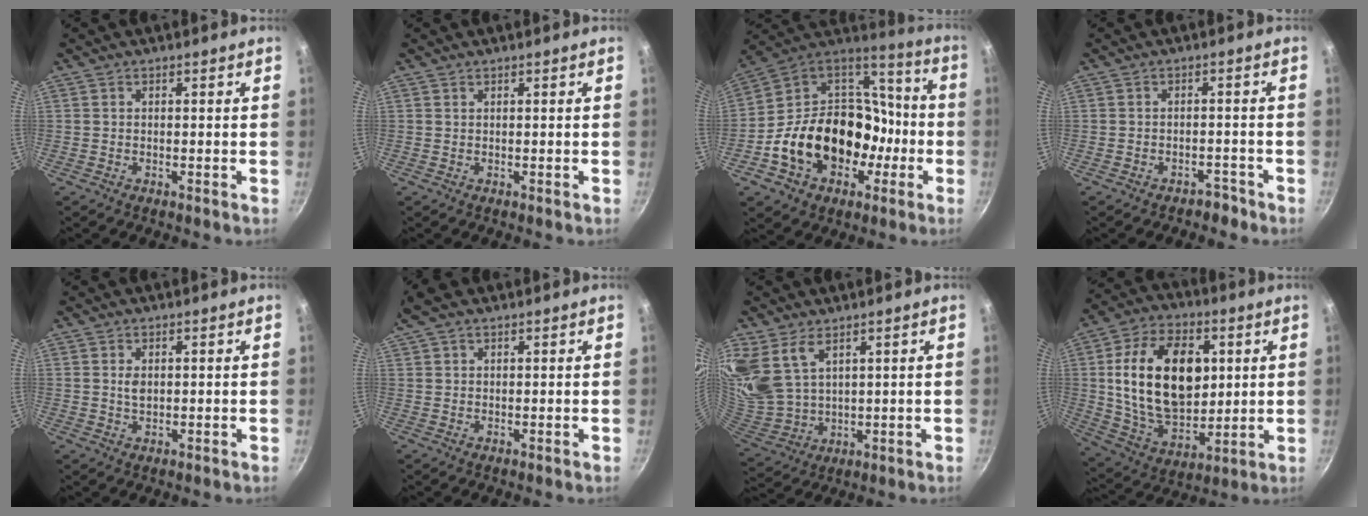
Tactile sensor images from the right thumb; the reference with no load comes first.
{"total": 0.0}
{"total": 25.6, "force": [-6.5, 19.2, 15.6], "torque": [-0.238, 0.076, -0.094]}
{"total": 2.6, "force": [-2.1, 1.4, 0.6], "torque": [0.014, 0.032, -0.013]}
{"total": 2.3, "force": [0.5, 1.4, 1.7], "torque": [-0.028, -0.002, 0.011]}
{"total": 4.7, "force": [3.2, 1.9, 2.9], "torque": [-0.059, 0.012, 0.061]}
{"total": 12.5, "force": [7.1, 7.5, 7.0], "torque": [-0.143, -0.039, 0.162]}
{"total": 23.0, "force": [4.0, 14.6, 17.3], "torque": [-0.280, -0.009, 0.076]}